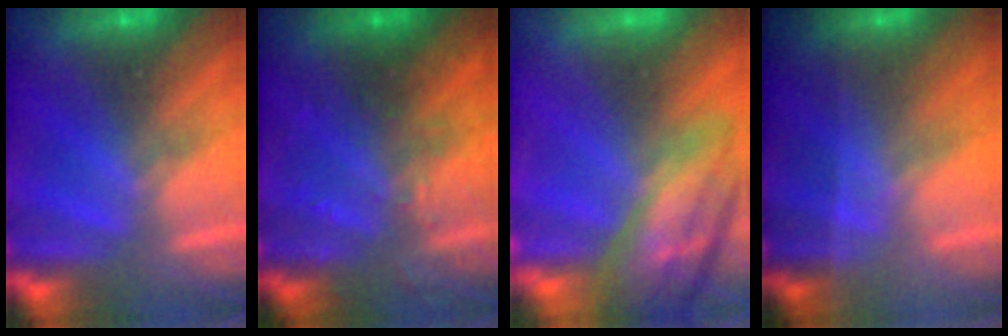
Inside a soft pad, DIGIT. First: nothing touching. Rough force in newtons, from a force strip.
{"total": 2.9}
{"total": 7.1}
{"total": 1.9}